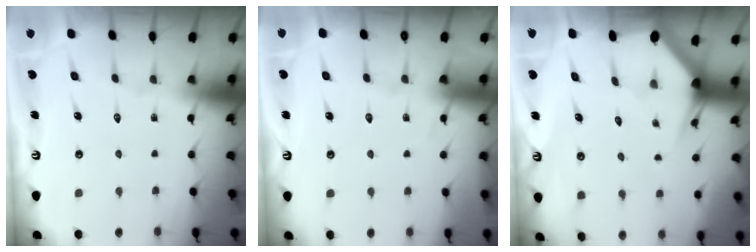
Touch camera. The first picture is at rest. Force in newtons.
{"total": 5.0, "press": 4.9, "slide": 0.7}
{"total": 3.5, "press": 3.5, "slide": 0.1}